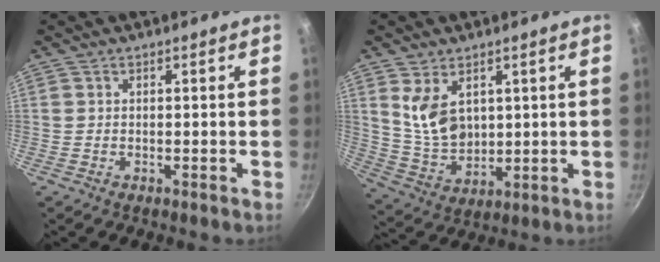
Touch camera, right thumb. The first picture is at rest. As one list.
[{"total": 9.9, "force": [3.6, 6.4, 6.6], "torque": [-0.105, -0.034, 0.086]}]